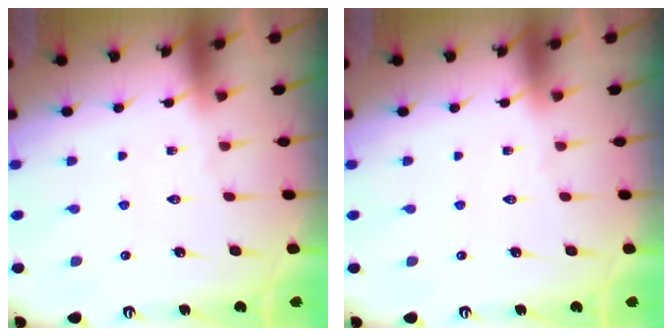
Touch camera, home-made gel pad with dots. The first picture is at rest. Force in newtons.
{"total": 0.0}